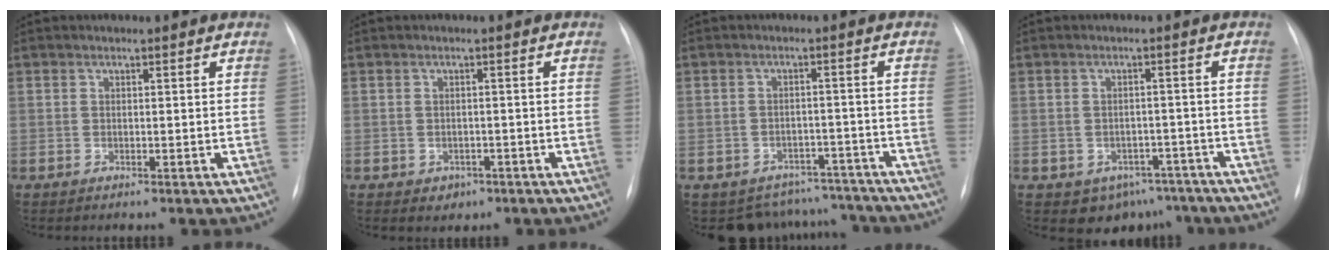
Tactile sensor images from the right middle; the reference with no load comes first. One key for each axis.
{"total": 2.0, "fx": -0.9, "fy": 1.6, "fz": 0.5, "tx": -0.003, "ty": 0.005, "tz": -0.006}
{"total": 10.1, "fx": -9.1, "fy": 4.5, "fz": -0.3, "tx": 0.016, "ty": 0.033, "tz": -0.107}
{"total": 6.3, "fx": -4.2, "fy": 4.4, "fz": 1.5, "tx": -0.002, "ty": 0.019, "tz": -0.049}